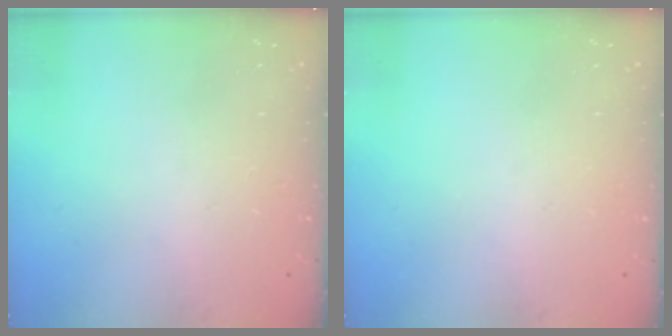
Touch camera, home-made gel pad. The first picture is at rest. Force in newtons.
{"total": 0.0}